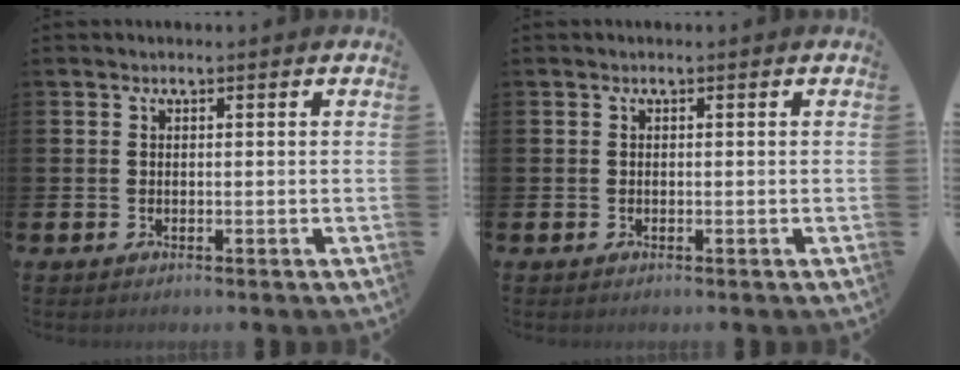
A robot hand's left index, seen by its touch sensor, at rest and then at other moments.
{"total": 0.0}